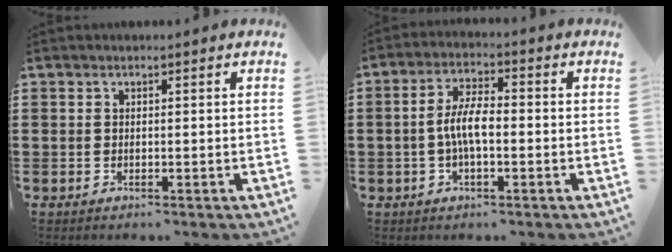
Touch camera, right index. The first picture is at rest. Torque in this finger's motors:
{"motor_torque": [0.38, -0.24, 0.25, 0.14]}